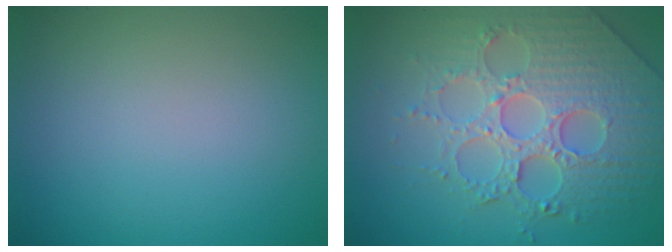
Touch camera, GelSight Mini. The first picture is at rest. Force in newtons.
{"total": 6.8, "press": 5.8, "slide": 3.6}